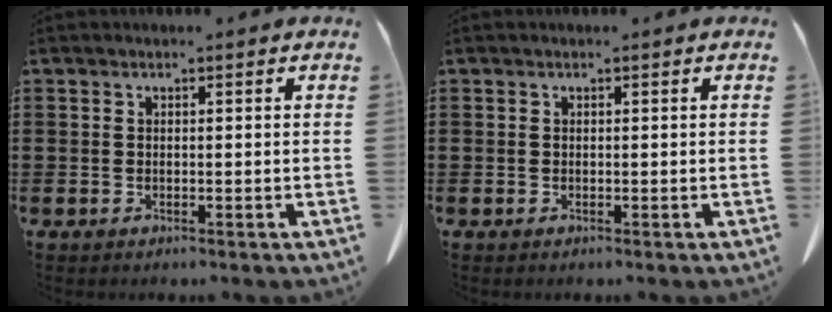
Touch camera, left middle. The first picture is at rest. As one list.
[{"total": 0.0}]